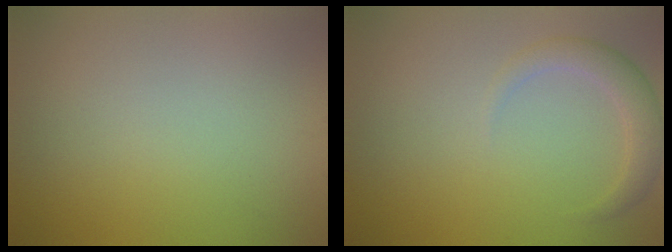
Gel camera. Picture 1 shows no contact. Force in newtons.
{"total": 2.3, "press": 2.3, "slide": 0.2}